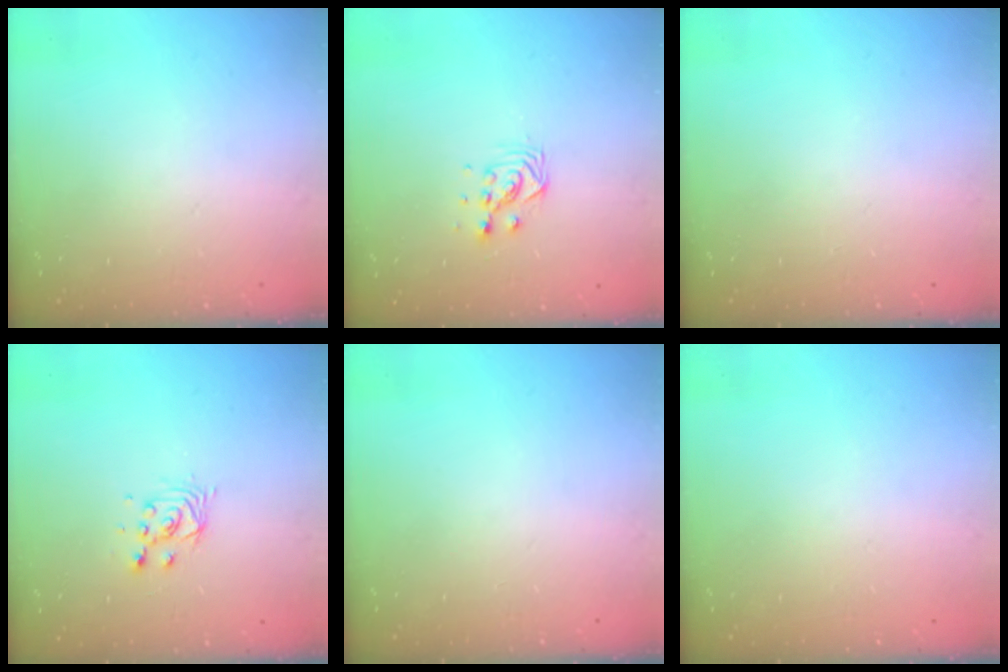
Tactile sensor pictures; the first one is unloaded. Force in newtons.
{"total": 3.7, "press": 3.7, "slide": 0.1}
{"total": 0.0}
{"total": 3.8, "press": 3.8, "slide": 0.2}
{"total": 0.0}
{"total": 0.0}